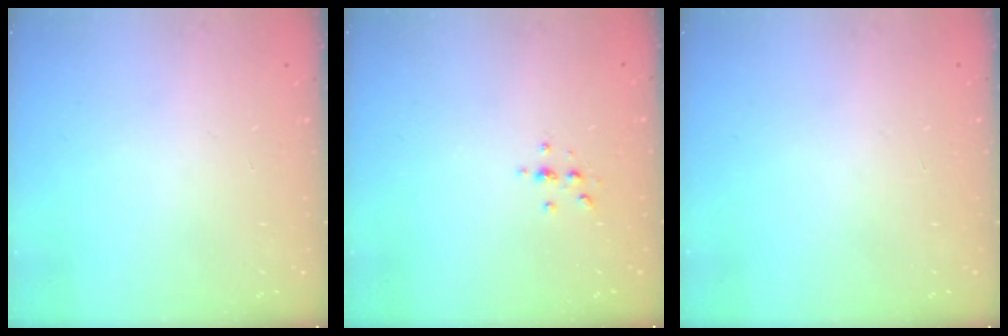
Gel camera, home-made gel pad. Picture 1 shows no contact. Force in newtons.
{"total": 2.4, "press": 2.4, "slide": 0.3}
{"total": 0.0}